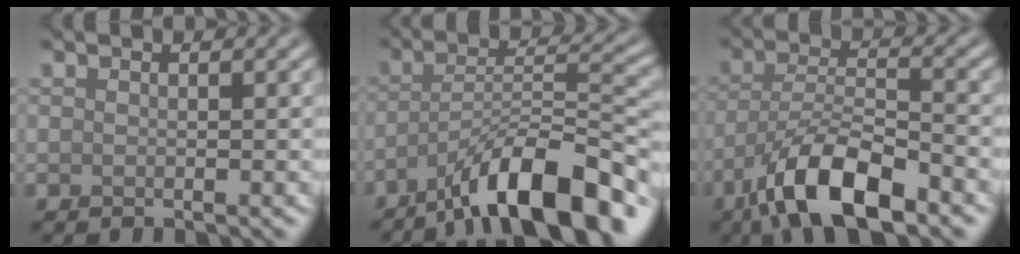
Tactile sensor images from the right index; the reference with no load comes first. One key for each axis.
{"total": 11.1, "fx": -7.6, "fy": 2.7, "fz": 7.6, "tx": -0.118, "ty": 0.013, "tz": -0.135}
{"total": 9.0, "fx": -5.7, "fy": 2.9, "fz": 6.4, "tx": -0.112, "ty": 0.004, "tz": -0.108}